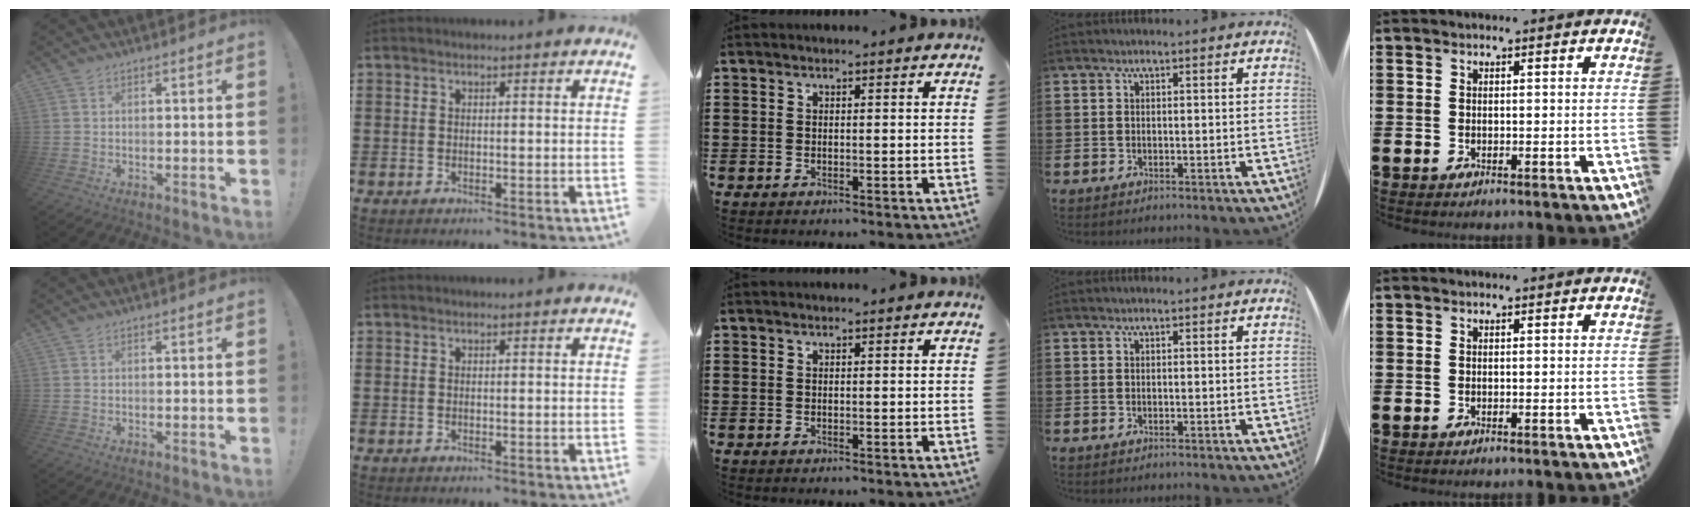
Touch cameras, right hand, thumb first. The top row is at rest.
{}